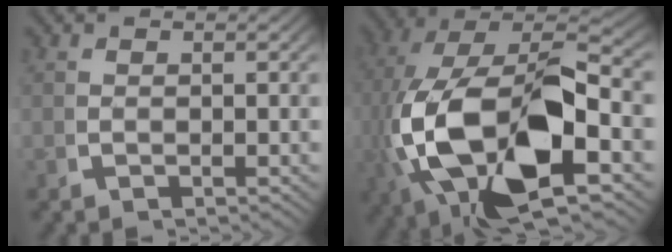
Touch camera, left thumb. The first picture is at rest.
{"total": 21.4, "force": [-1.2, 12.4, 17.5], "torque": [-0.377, -0.056, 0.016]}